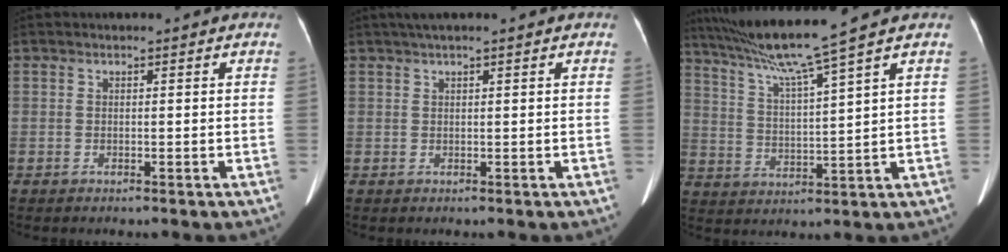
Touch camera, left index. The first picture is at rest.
{"total": 2.7, "force": [2.0, -0.1, 1.9], "torque": [-0.031, 0.025, 0.036]}
{"total": 10.3, "force": [8.1, -3.0, 5.6], "torque": [-0.102, -0.004, 0.152]}